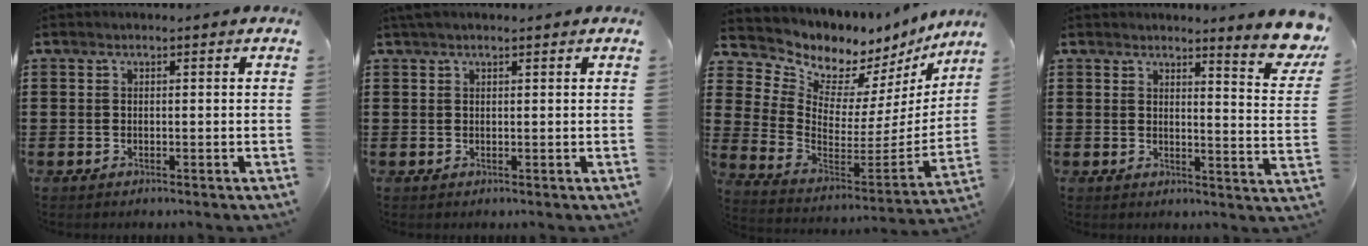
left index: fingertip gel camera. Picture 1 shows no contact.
{"total": 1.0, "force": [0.8, 0.2, 0.6], "torque": [-0.013, 0.002, 0.015]}
{"total": 5.4, "force": [4.7, 2.6, -0.4], "torque": [-0.037, -0.059, 0.080]}
{"total": 5.2, "force": [4.6, -0.4, 2.5], "torque": [-0.036, -0.042, 0.071]}